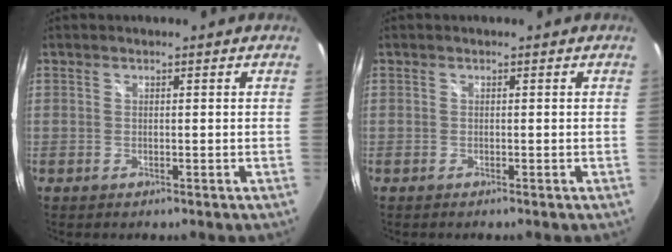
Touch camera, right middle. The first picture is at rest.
{"total": 0.0}